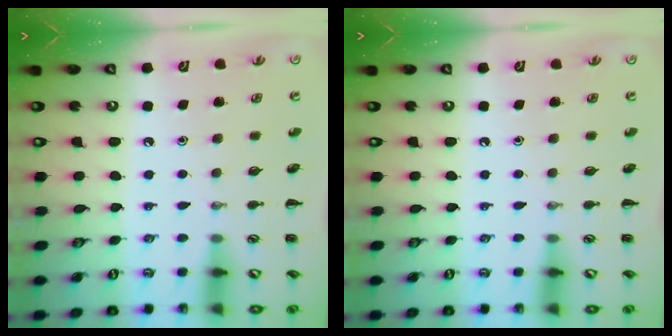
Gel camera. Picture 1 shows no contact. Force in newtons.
{"total": 0.0}